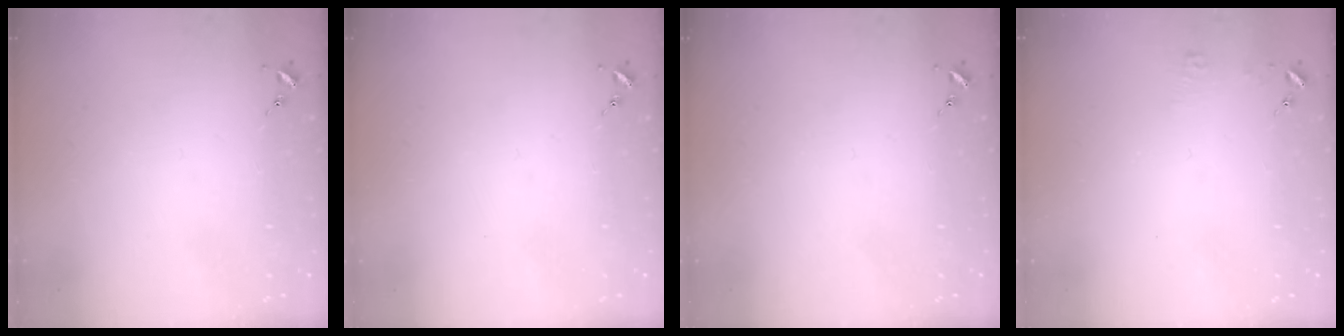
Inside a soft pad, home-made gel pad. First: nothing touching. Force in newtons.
{"total": 0.0}
{"total": 0.0}
{"total": 3.4, "press": 3.3, "slide": 0.3}